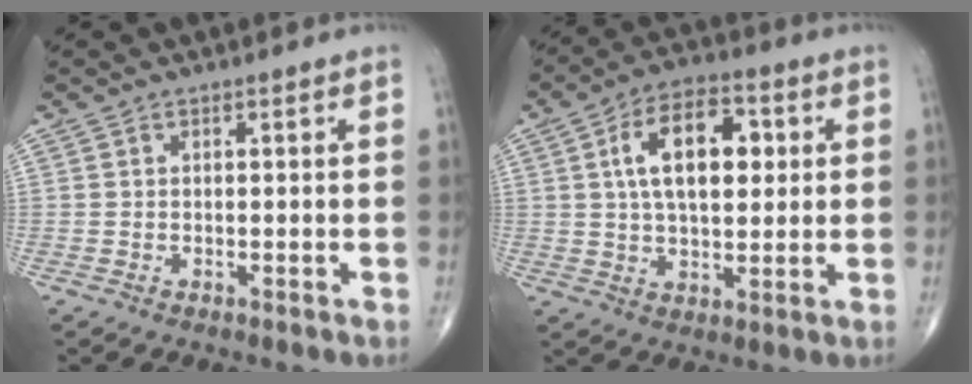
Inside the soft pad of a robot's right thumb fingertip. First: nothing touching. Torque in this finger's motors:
{"motor_torque": [1.17, 2.70, 1.30, 0.40, 0.36]}